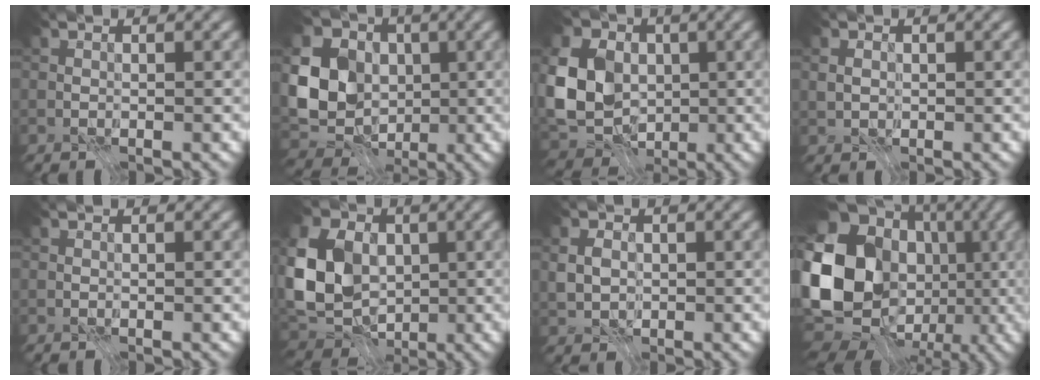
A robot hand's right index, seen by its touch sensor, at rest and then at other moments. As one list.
[{"total": 12.9, "force": [0.7, 10.7, 7.2], "torque": [-0.162, -0.003, 0.000]}, {"total": 12.2, "force": [0.8, 9.9, 7.1], "torque": [-0.163, 0.008, 0.005]}, {"total": 1.3, "force": [0.0, 1.1, 0.7], "torque": [-0.016, -0.001, -0.002]}, {"total": 0.0}, {"total": 11.1, "force": [0.0, 8.7, 6.8], "torque": [-0.162, 0.000, -0.007]}, {"total": 3.0, "force": [-0.1, 2.5, 1.8], "torque": [-0.036, 0.007, -0.008]}, {"total": 18.2, "force": [-1.5, 14.6, 10.8], "torque": [-0.223, -0.007, -0.023]}]